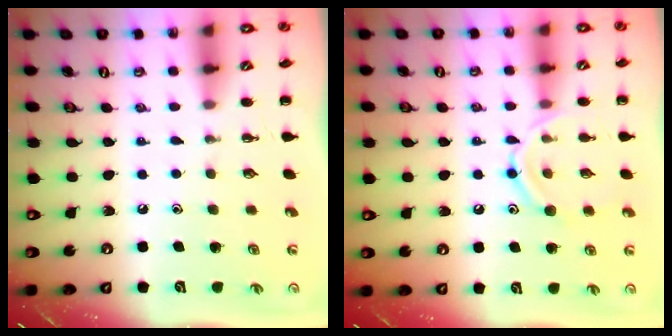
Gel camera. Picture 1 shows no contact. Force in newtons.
{"total": 12.4, "press": 12.4, "slide": 1.2}